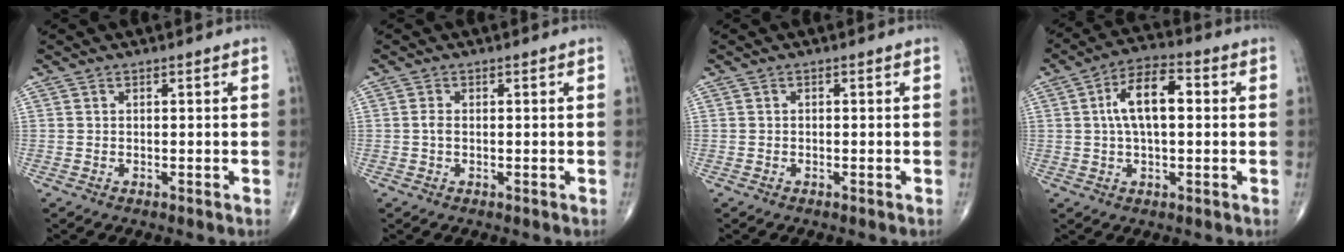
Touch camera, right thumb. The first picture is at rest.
{"total": 1.0, "force": [-0.2, 0.6, 0.8], "torque": [-0.018, 0.000, -0.004]}
{"total": 0.0}
{"total": 9.9, "force": [1.4, 4.7, 8.6], "torque": [-0.151, 0.021, 0.017]}